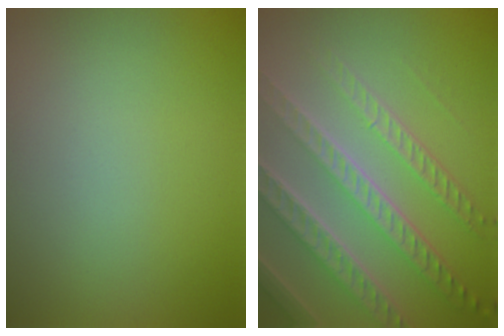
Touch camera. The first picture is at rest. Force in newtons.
{"total": 7.9, "press": 5.4, "slide": 5.8}